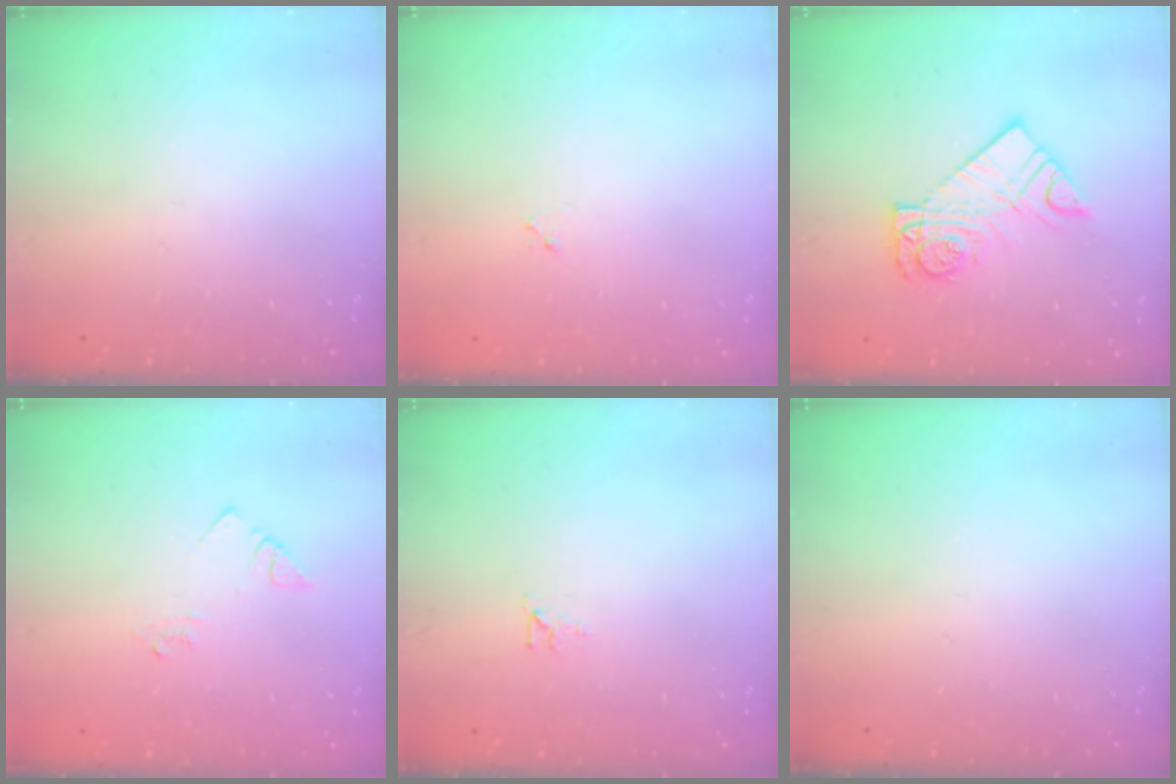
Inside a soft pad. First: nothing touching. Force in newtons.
{"total": 3.4, "press": 3.4, "slide": 0.4}
{"total": 11.7, "press": 11.7, "slide": 1.0}
{"total": 4.1, "press": 4.1, "slide": 0.4}
{"total": 3.3, "press": 3.3, "slide": 0.2}
{"total": 0.0}